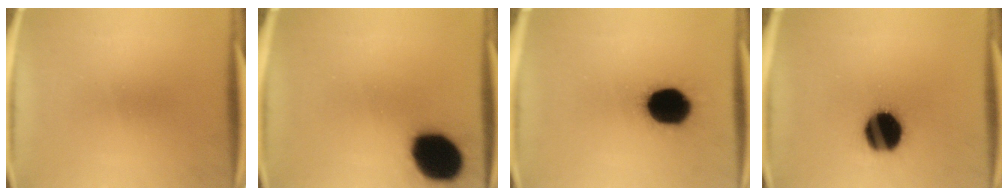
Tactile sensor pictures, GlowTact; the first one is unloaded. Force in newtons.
{"total": 19.1}
{"total": 17.8}
{"total": 17.4}